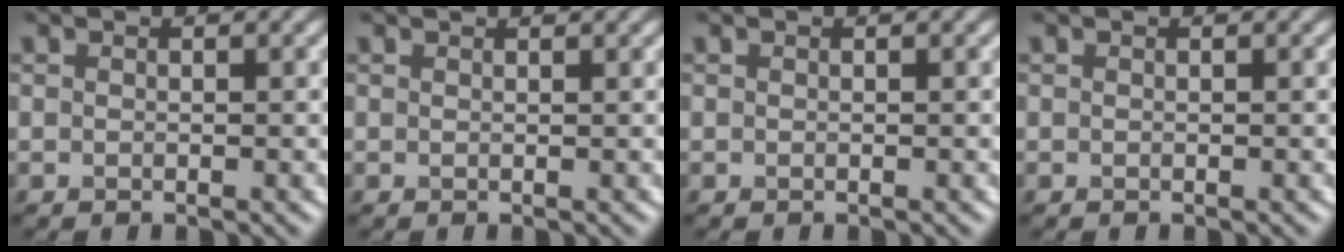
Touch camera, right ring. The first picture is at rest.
{"total": 1.2, "force": [1.1, 0.3, 0.4], "torque": [-0.006, -0.002, 0.005]}
{"total": 0.0}
{"total": 0.0}